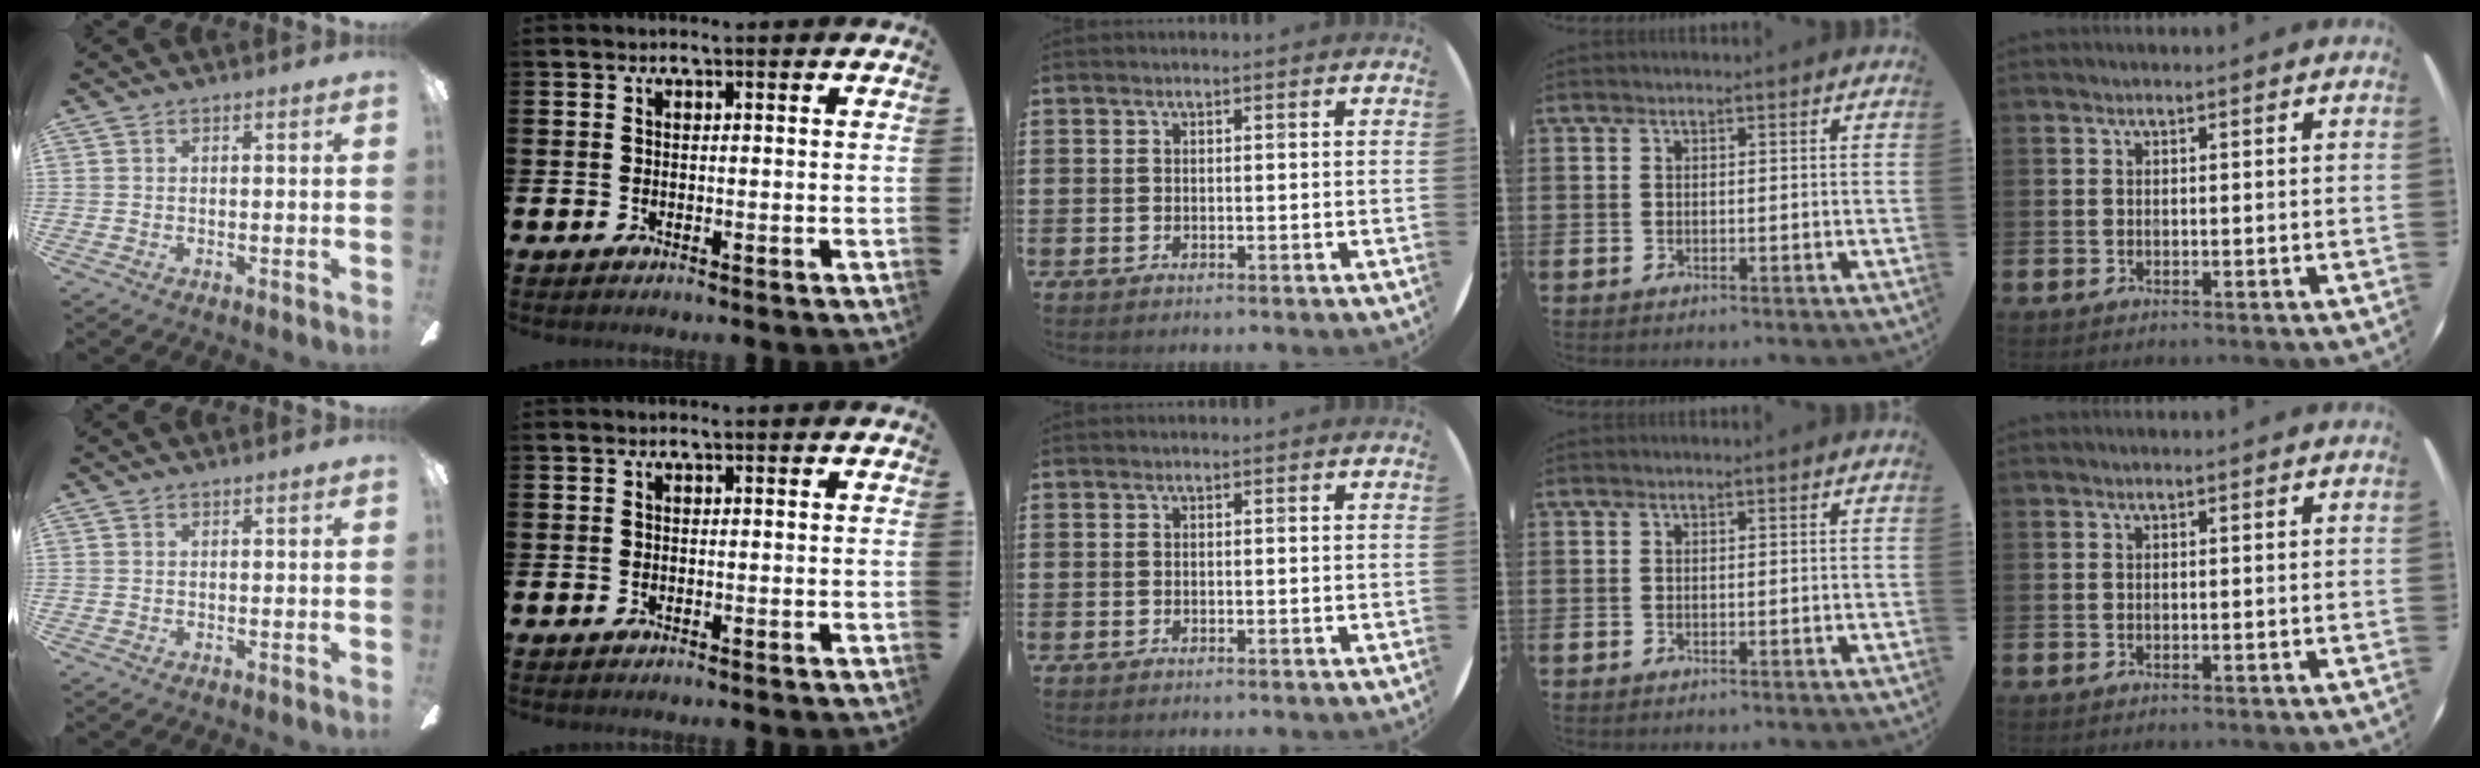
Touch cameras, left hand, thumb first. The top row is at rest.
{}